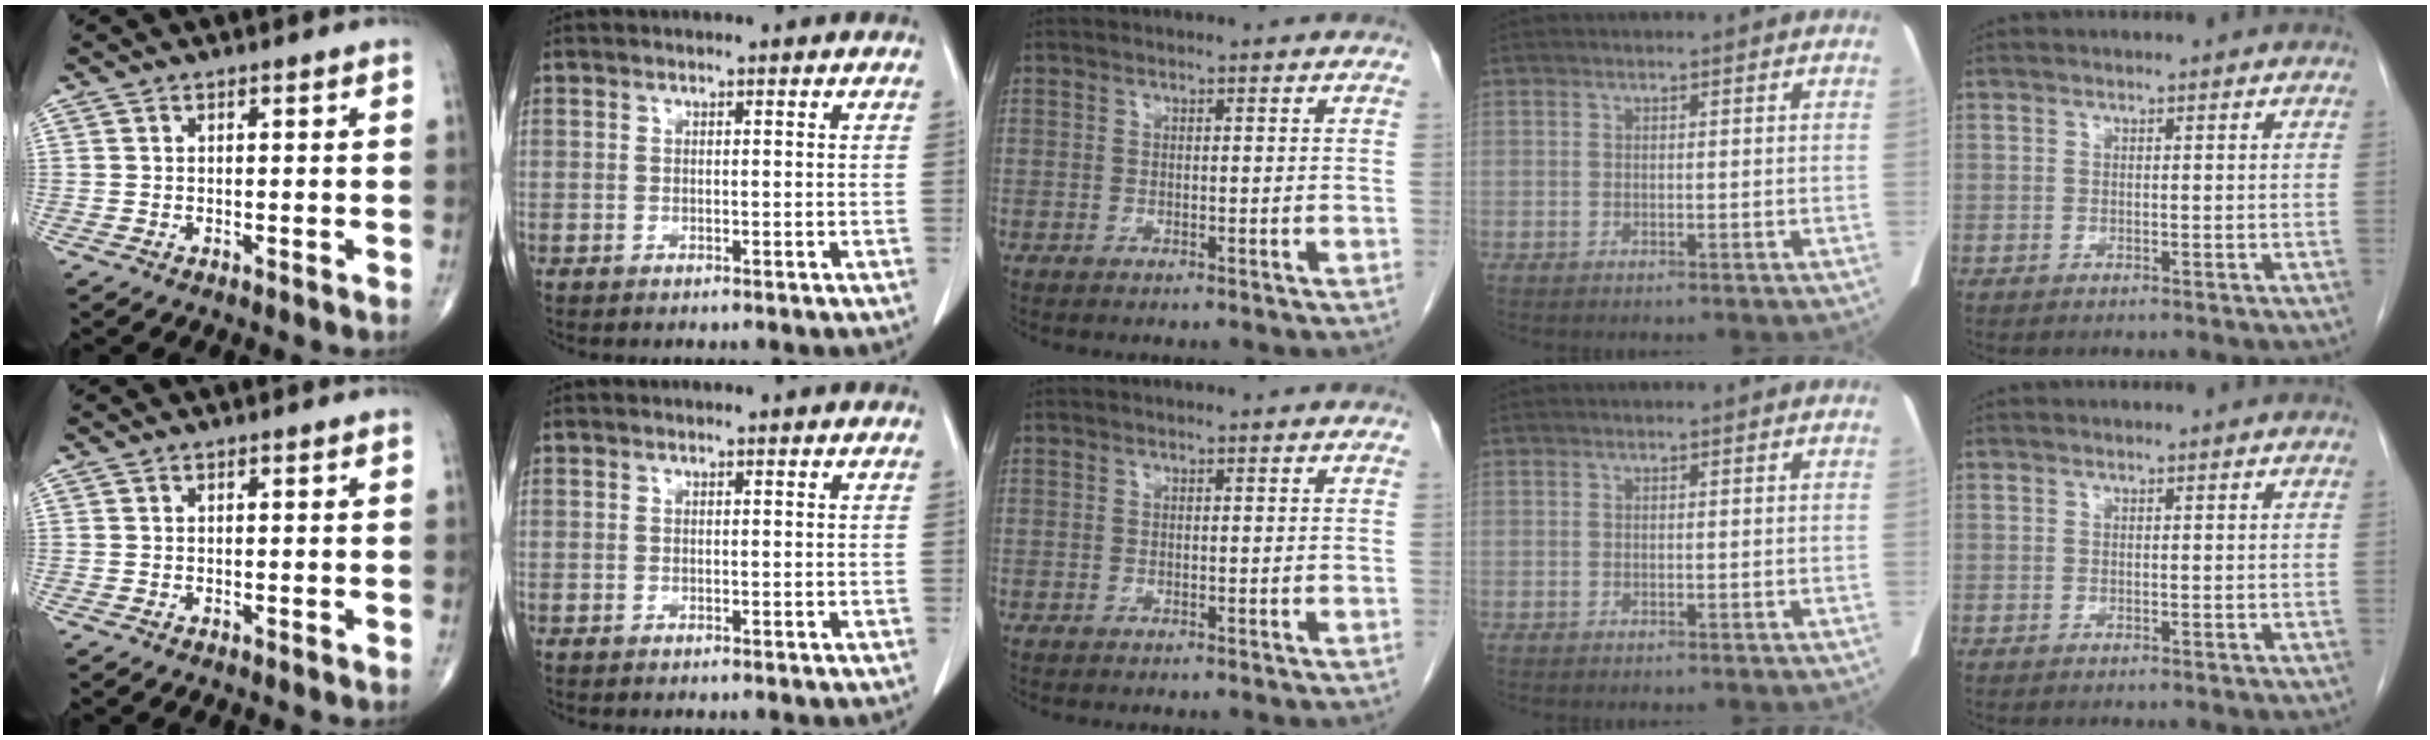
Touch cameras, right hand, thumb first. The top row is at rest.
{}